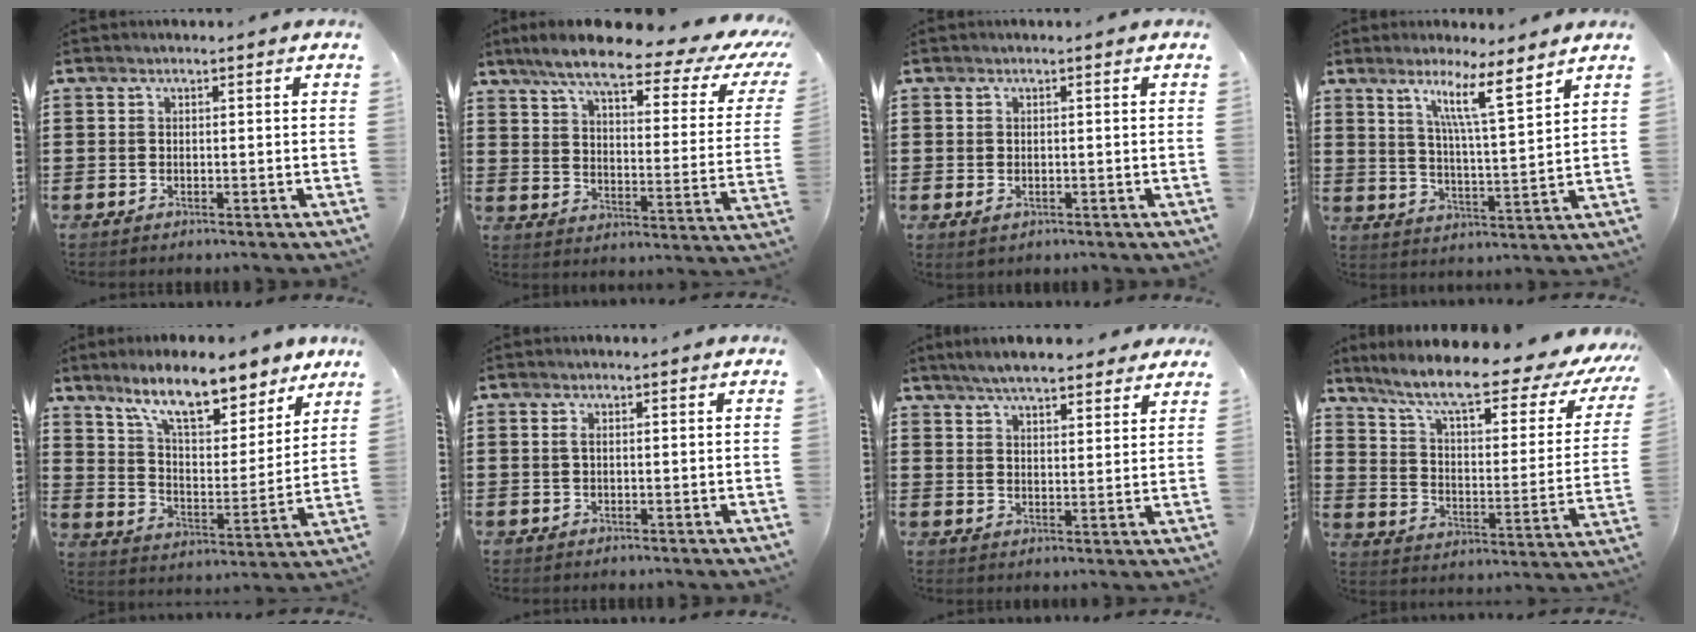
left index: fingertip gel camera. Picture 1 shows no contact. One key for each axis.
{"total": 9.5, "fx": 6.9, "fy": 1.0, "fz": 6.5, "tx": -0.137, "ty": -0.040, "tz": 0.108}
{"total": 0.7, "fx": -0.3, "fy": 0.5, "fz": 0.5, "tx": -0.011, "ty": 0.001, "tz": -0.006}
{"total": 8.7, "fx": 6.0, "fy": 0.3, "fz": 6.3, "tx": -0.122, "ty": -0.028, "tz": 0.098}
{"total": 11.8, "fx": 9.7, "fy": 2.6, "fz": 6.3, "tx": -0.138, "ty": -0.044, "tz": 0.170}
{"total": 0.8, "fx": 0.1, "fy": 0.2, "fz": 0.8, "tx": -0.018, "ty": 0.000, "tz": 0.001}
{"total": 5.6, "fx": 5.1, "fy": 1.1, "fz": 1.9, "tx": -0.052, "ty": -0.008, "tz": 0.095}
{"total": 10.9, "fx": 8.1, "fy": 1.2, "fz": 7.2, "tx": -0.158, "ty": -0.047, "tz": 0.131}